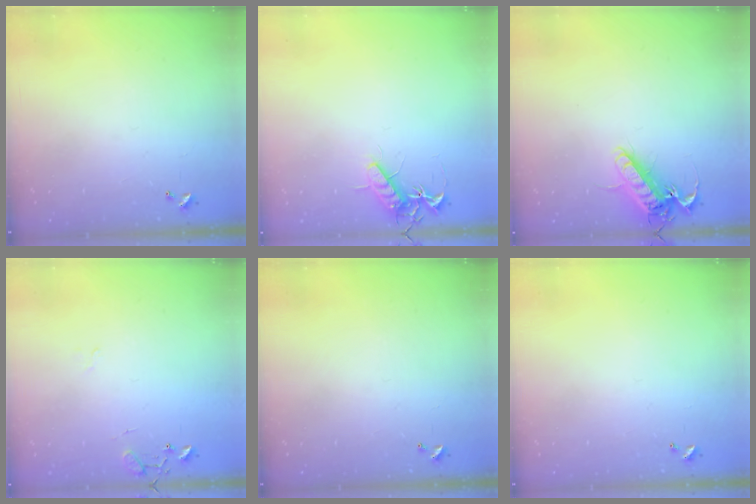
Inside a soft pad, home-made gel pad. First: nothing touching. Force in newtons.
{"total": 10.8, "press": 10.8, "slide": 0.4}
{"total": 13.4, "press": 13.2, "slide": 2.1}
{"total": 9.3, "press": 9.3, "slide": 0.7}
{"total": 0.0}
{"total": 0.0}